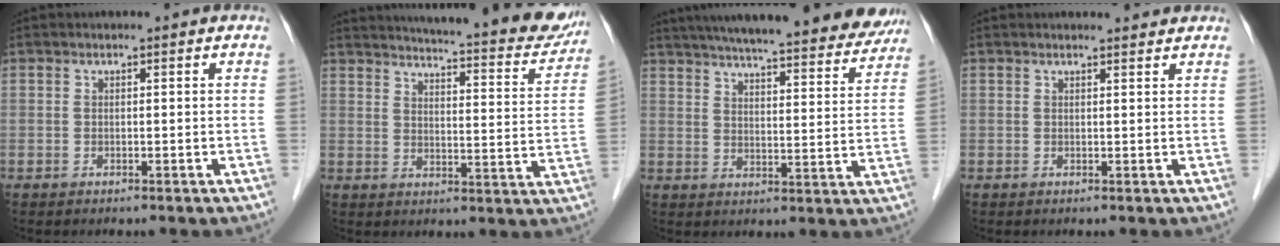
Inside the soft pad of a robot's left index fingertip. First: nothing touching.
{"total": 23.4, "force": [21.2, 3.1, 9.5], "torque": [-0.133, -0.056, 0.251]}
{"total": 29.2, "force": [25.8, 4.7, 12.9], "torque": [-0.208, -0.022, 0.325]}
{"total": 2.6, "force": [2.6, 0.2, 0.4], "torque": [-0.011, 0.004, 0.028]}